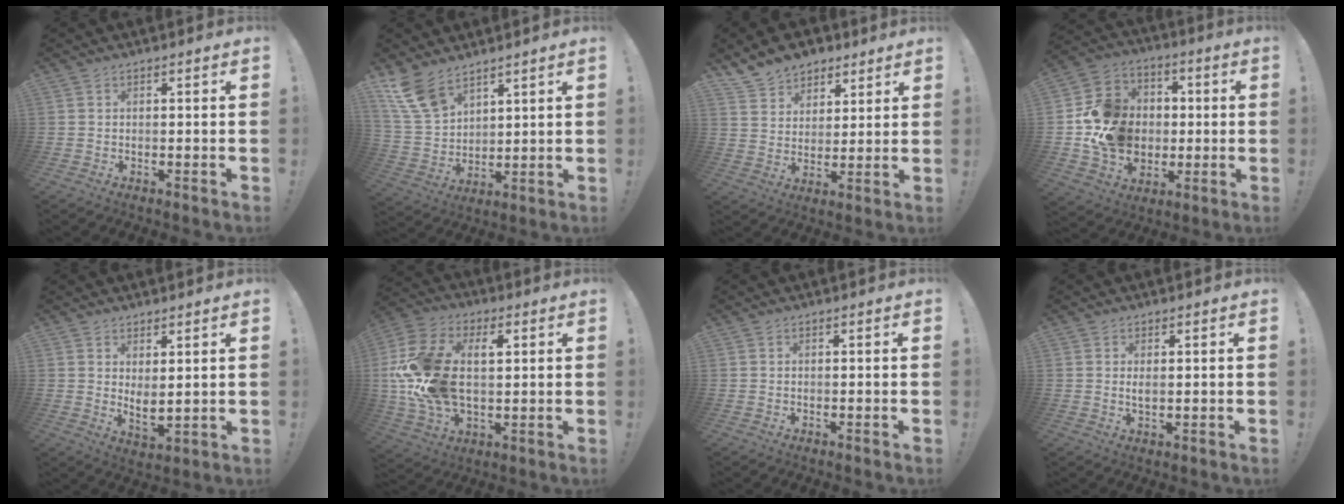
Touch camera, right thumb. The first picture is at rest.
{"total": 12.3, "force": [8.8, 6.5, 5.7], "torque": [-0.116, -0.047, 0.175]}
{"total": 10.1, "force": [7.6, 6.5, 1.8], "torque": [-0.040, -0.054, 0.153]}
{"total": 16.2, "force": [-1.5, 14.7, 6.5], "torque": [-0.080, 0.029, -0.008]}
{"total": 4.7, "force": [2.9, 1.7, 3.3], "torque": [-0.046, -0.026, 0.056]}
{"total": 21.7, "force": [3.0, 13.9, 16.3], "torque": [-0.318, 0.002, 0.059]}
{"total": 0.0}
{"total": 1.8, "force": [0.7, 0.6, 1.6], "torque": [-0.027, -0.002, 0.010]}